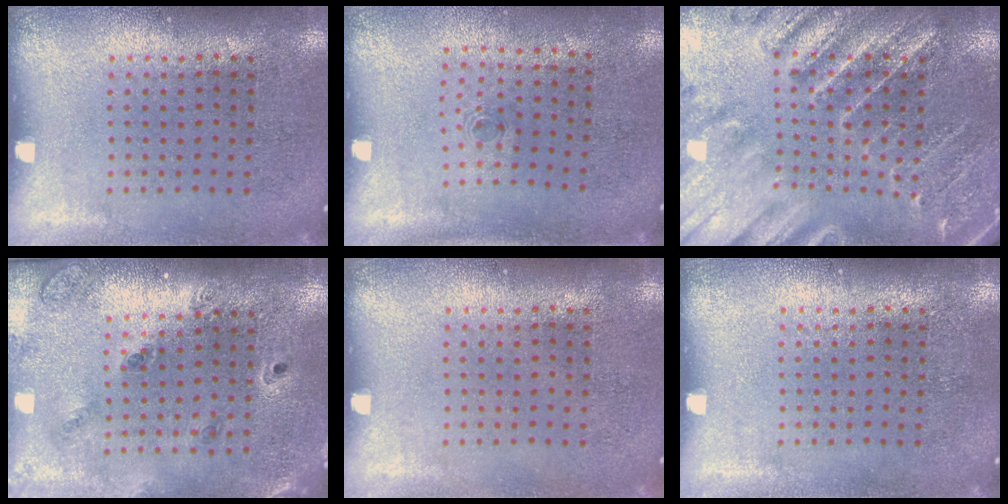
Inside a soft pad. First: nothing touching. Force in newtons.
{"total": 0.6, "press": 0.3, "slide": 0.5}
{"total": 3.1, "press": 3.0, "slide": 0.8}
{"total": 1.4, "press": 1.3, "slide": 0.2}
{"total": 0.0}
{"total": 0.0}